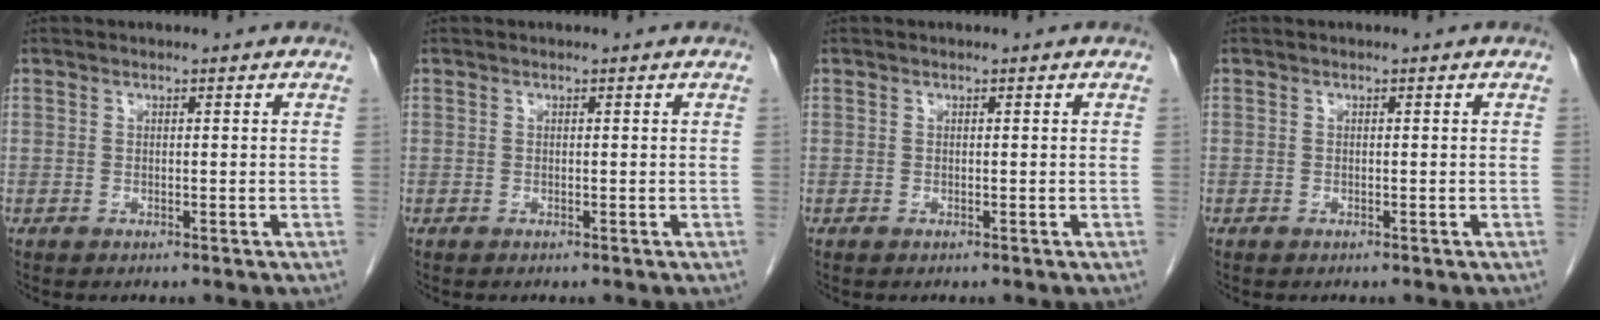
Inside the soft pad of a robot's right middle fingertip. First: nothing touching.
{"total": 0.0}
{"total": 0.0}
{"total": 0.0}